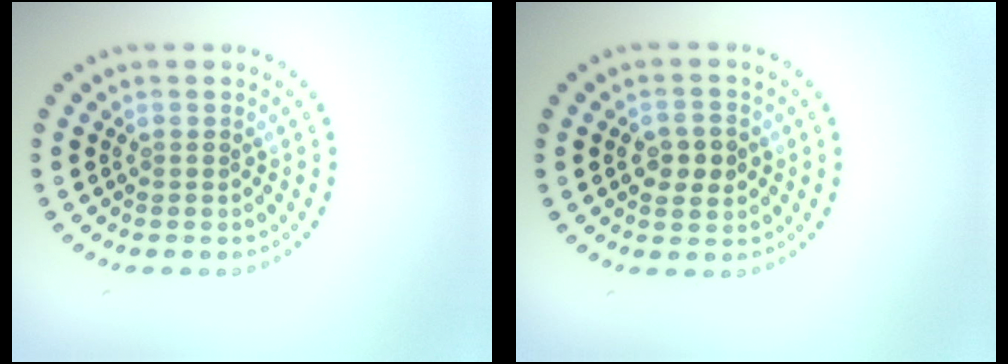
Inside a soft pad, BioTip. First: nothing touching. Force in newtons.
{"total": 2.7, "press": 2.7, "slide": 0.1}